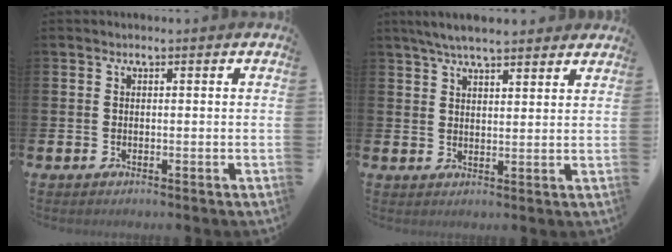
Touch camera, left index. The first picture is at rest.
{"total": 5.3, "force": [4.8, 0.8, 1.9], "torque": [-0.045, -0.012, 0.088]}